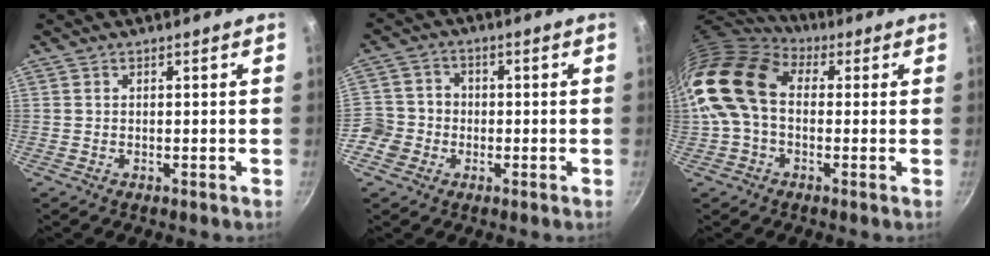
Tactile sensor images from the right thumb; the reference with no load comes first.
{"total": 6.6, "force": [-2.1, 6.0, 1.8], "torque": [0.001, 0.022, -0.051]}
{"total": 15.7, "force": [1.2, 11.1, 11.1], "torque": [-0.202, 0.026, 0.004]}